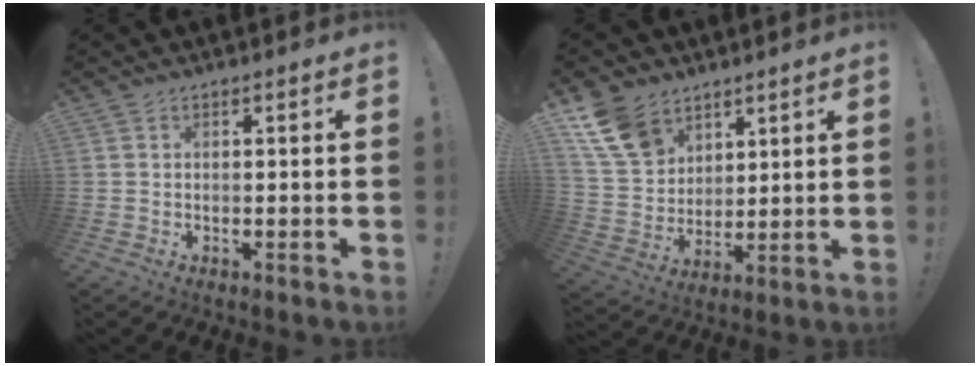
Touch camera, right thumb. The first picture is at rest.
{"total": 14.0, "force": [8.6, 9.4, 5.9], "torque": [-0.116, -0.039, 0.173]}